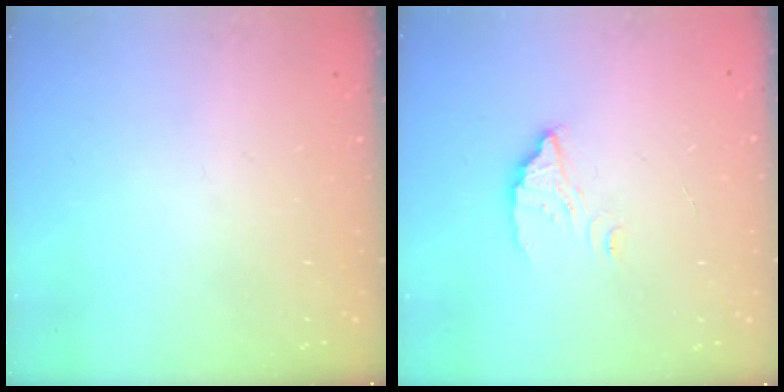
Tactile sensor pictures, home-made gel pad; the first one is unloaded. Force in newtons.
{"total": 2.9, "press": 2.9, "slide": 0.1}